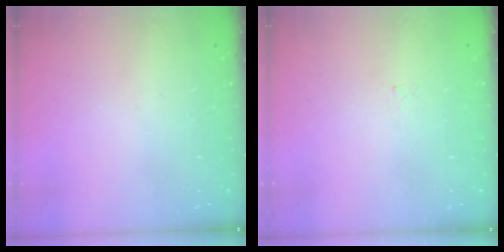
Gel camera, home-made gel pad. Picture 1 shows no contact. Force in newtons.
{"total": 1.5, "press": 1.5, "slide": 0.2}